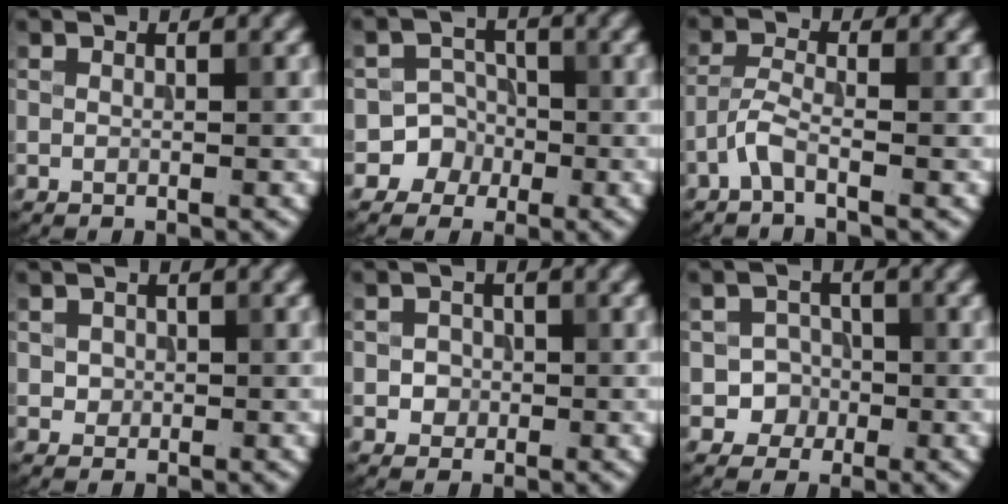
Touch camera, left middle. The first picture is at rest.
{"total": 4.3, "force": [-1.7, 4.0, 0.1], "torque": [0.030, 0.006, -0.048]}
{"total": 2.2, "force": [-1.4, 0.5, 1.6], "torque": [-0.038, 0.005, -0.038]}
{"total": 1.1, "force": [0.1, 1.0, 0.3], "torque": [-0.001, -0.003, 0.002]}
{"total": 1.4, "force": [-0.2, 1.3, 0.4], "torque": [0.003, -0.002, -0.004]}
{"total": 3.1, "force": [-1.1, 2.9, 0.4], "torque": [0.017, 0.008, -0.026]}